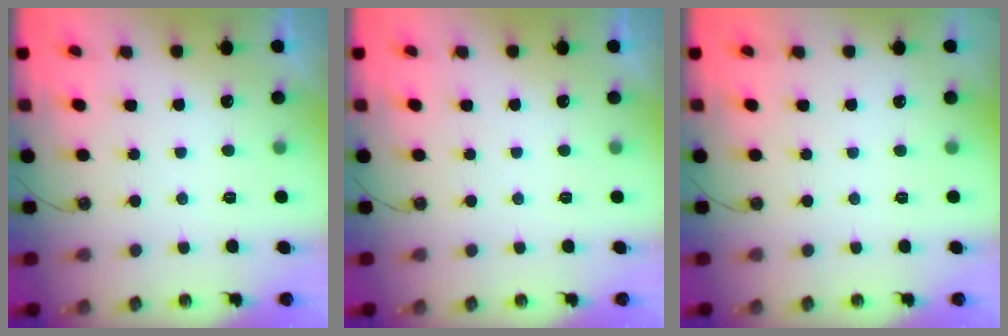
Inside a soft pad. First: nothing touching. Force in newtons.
{"total": 0.0}
{"total": 0.0}